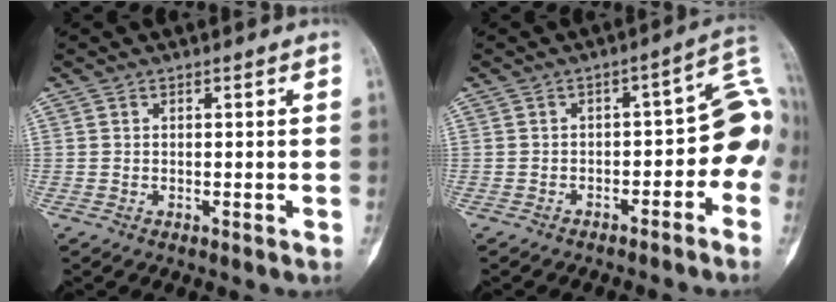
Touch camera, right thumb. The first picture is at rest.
{"total": 10.9, "force": [-4.3, 5.7, 8.3], "torque": [-0.075, 0.062, -0.058]}